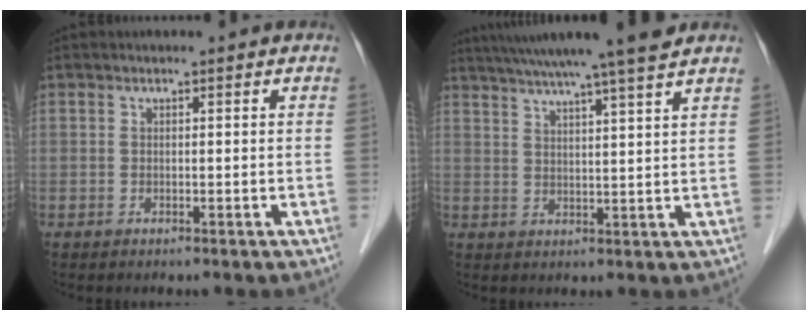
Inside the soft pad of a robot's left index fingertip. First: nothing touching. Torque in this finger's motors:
{"motor_torque": [0.82, -0.90, 0.73, 0.17]}